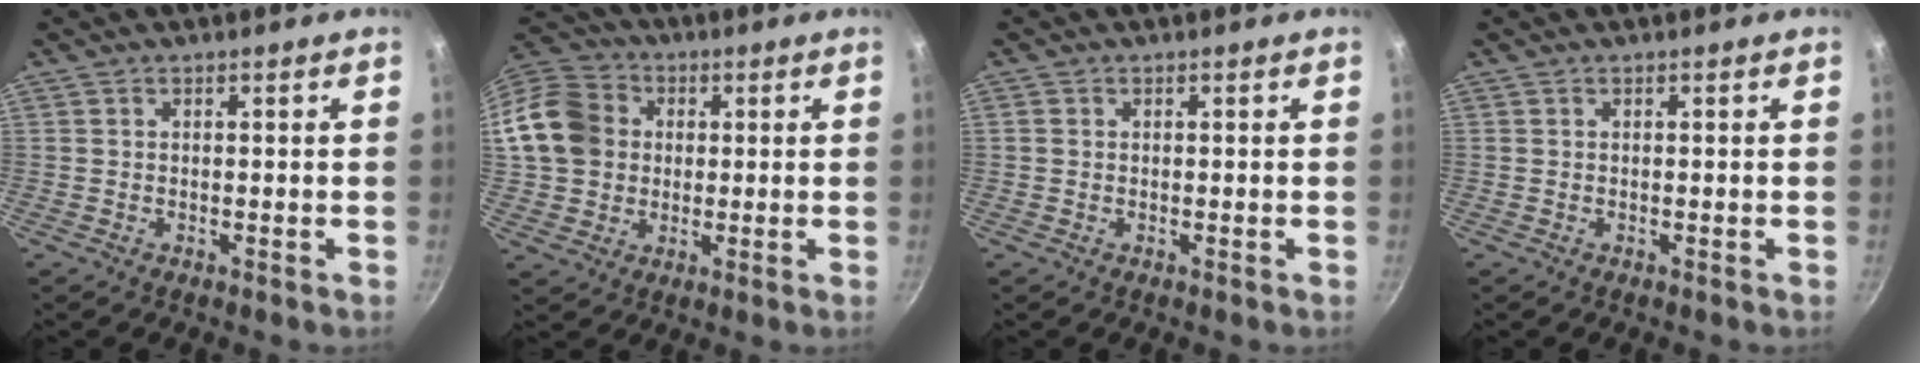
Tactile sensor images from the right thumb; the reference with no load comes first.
{"total": 15.1, "force": [1.5, 13.0, 7.6], "torque": [-0.128, 0.029, 0.019]}
{"total": 0.6, "force": [0.0, 0.6, 0.2], "torque": [-0.003, 0.002, -0.001]}
{"total": 0.0}